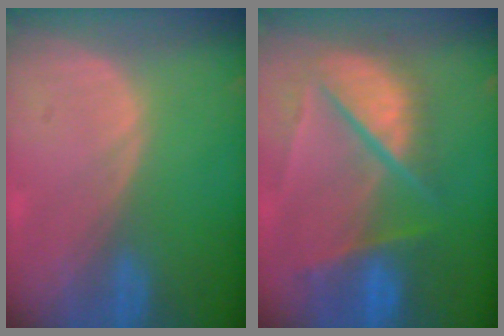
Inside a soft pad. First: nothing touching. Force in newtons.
{"total": 10.4, "press": 8.6, "slide": 5.8}